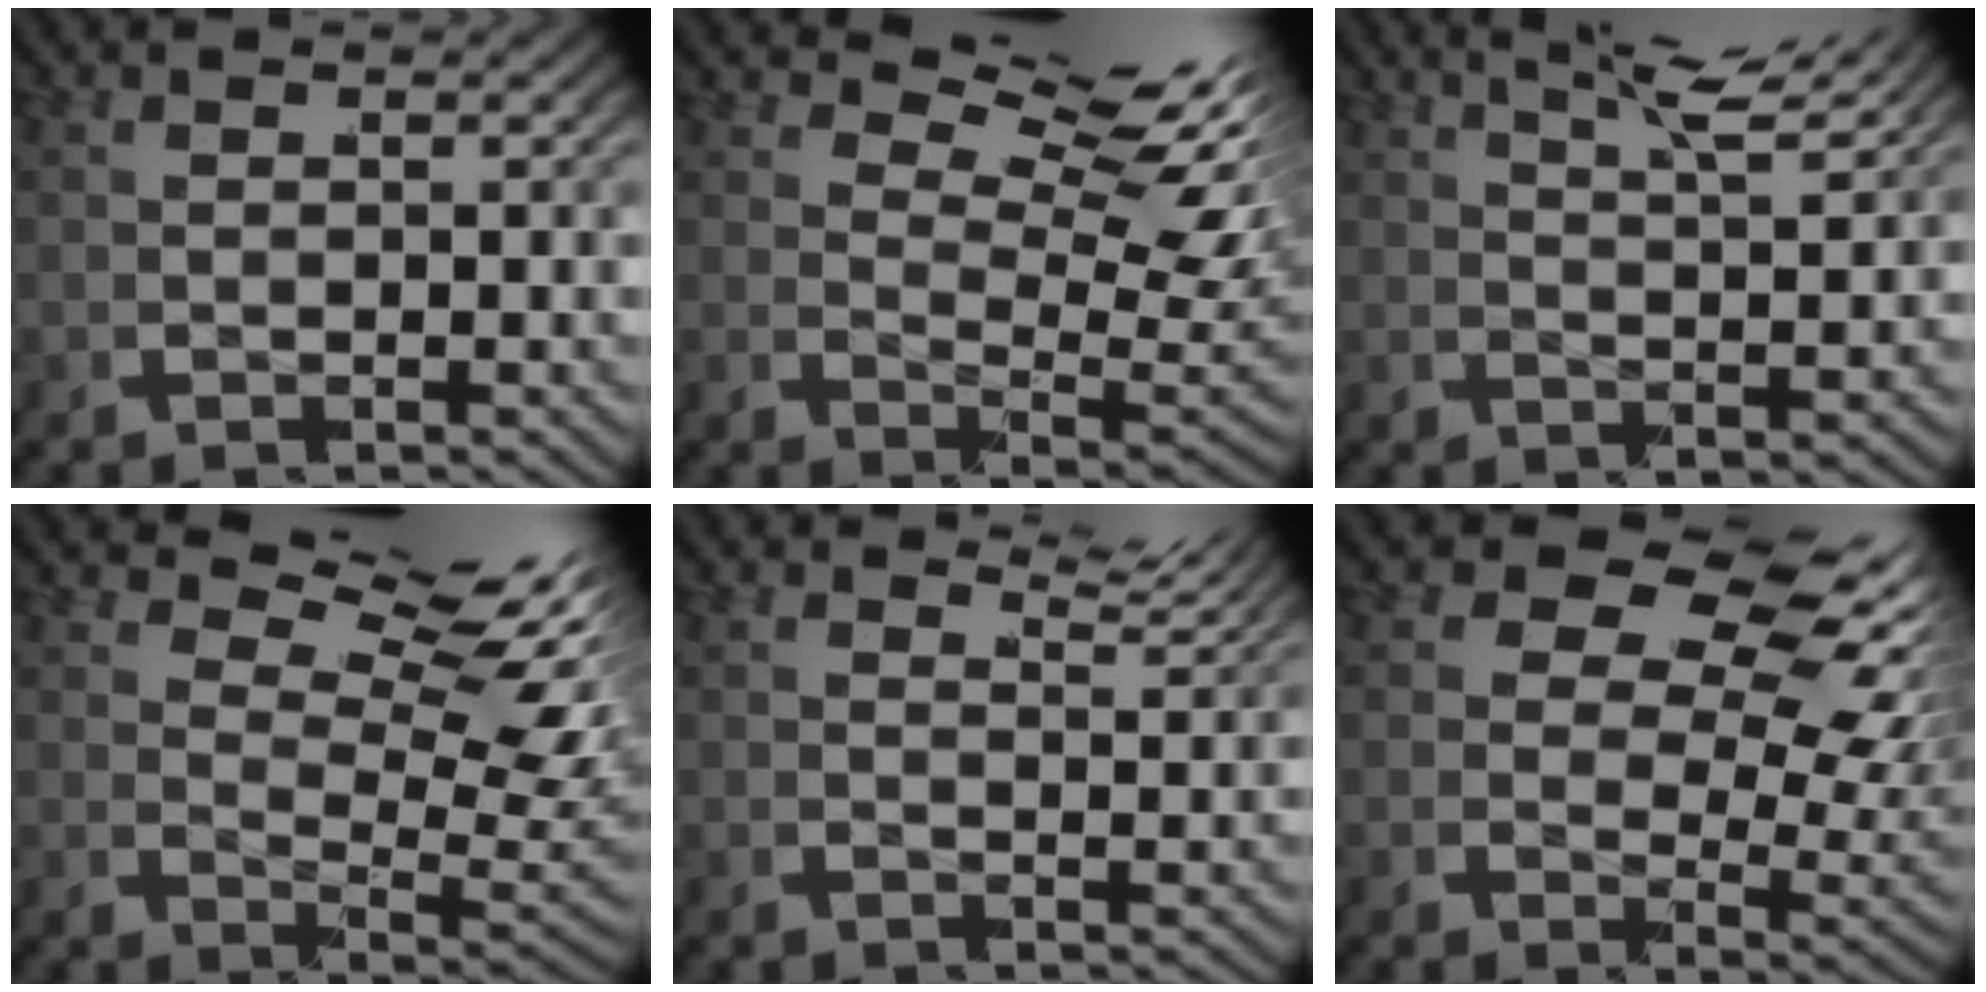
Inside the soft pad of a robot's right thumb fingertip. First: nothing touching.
{"total": 8.1, "force": [4.3, 3.6, 5.8], "torque": [-0.081, -0.002, 0.067]}
{"total": 6.0, "force": [5.0, 1.2, 3.0], "torque": [-0.040, 0.016, 0.072]}
{"total": 8.7, "force": [4.1, 4.2, 6.4], "torque": [-0.089, -0.004, 0.065]}
{"total": 3.6, "force": [3.3, 0.6, 1.3], "torque": [-0.012, 0.006, 0.045]}
{"total": 10.6, "force": [4.0, 6.3, 7.5], "torque": [-0.098, 0.000, 0.052]}